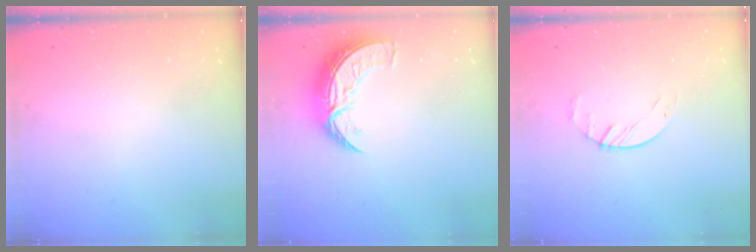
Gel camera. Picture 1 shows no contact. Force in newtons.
{"total": 9.7, "press": 9.7, "slide": 0.8}
{"total": 2.2, "press": 2.2, "slide": 0.4}